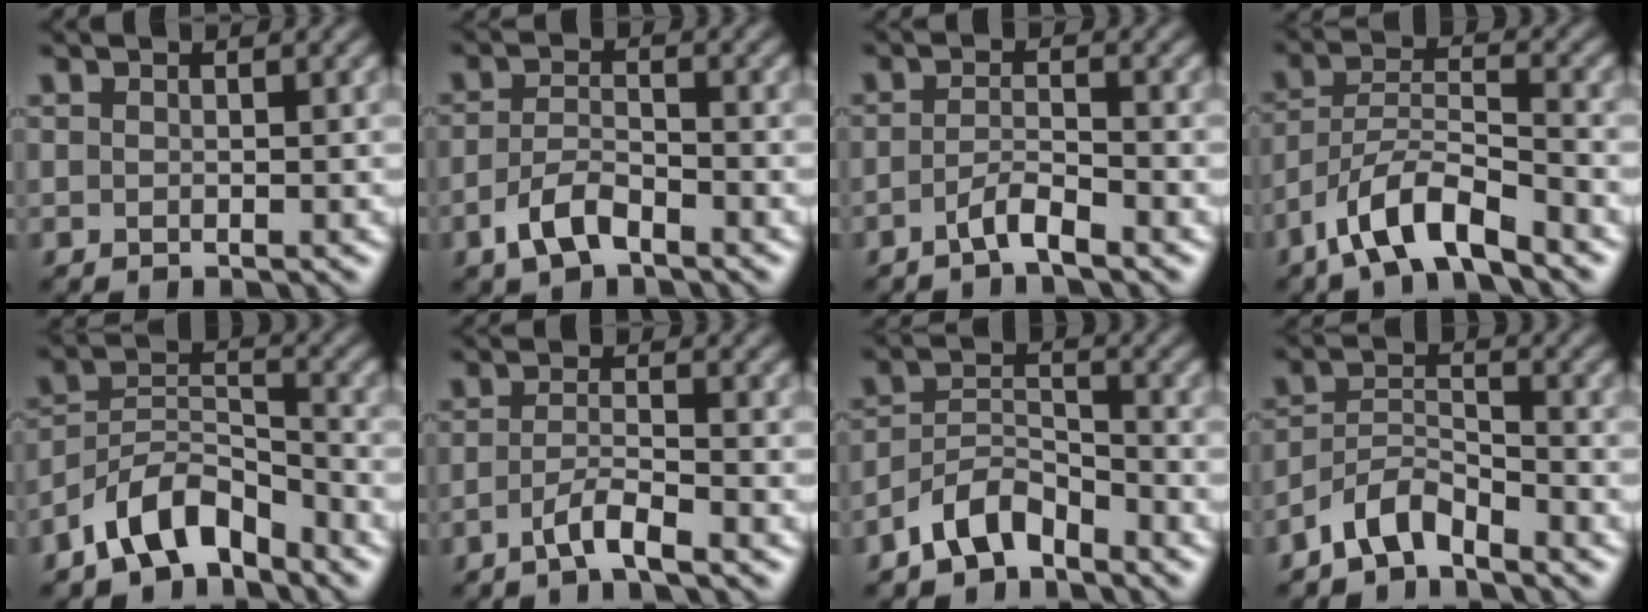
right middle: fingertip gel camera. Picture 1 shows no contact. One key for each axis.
{"total": 3.3, "fx": -2.0, "fy": 1.5, "fz": 2.2, "tx": -0.049, "ty": 0.004, "tz": -0.042}
{"total": 2.3, "fx": -1.5, "fy": 0.4, "fz": 1.7, "tx": -0.034, "ty": 0.007, "tz": -0.035}
{"total": 6.0, "fx": -4.3, "fy": 1.6, "fz": 3.8, "tx": -0.068, "ty": 0.005, "tz": -0.083}
{"total": 6.5, "fx": -4.6, "fy": 3.0, "fz": 3.3, "tx": -0.052, "ty": 0.007, "tz": -0.095}
{"total": 2.7, "fx": -1.6, "fy": 0.4, "fz": 2.1, "tx": -0.041, "ty": 0.005, "tz": -0.038}
{"total": 4.3, "fx": -3.2, "fy": 2.0, "fz": 2.0, "tx": -0.037, "ty": 0.009, "tz": -0.068}
{"total": 3.6, "fx": -3.0, "fy": 1.3, "fz": 1.6, "tx": -0.031, "ty": 0.011, "tz": -0.066}